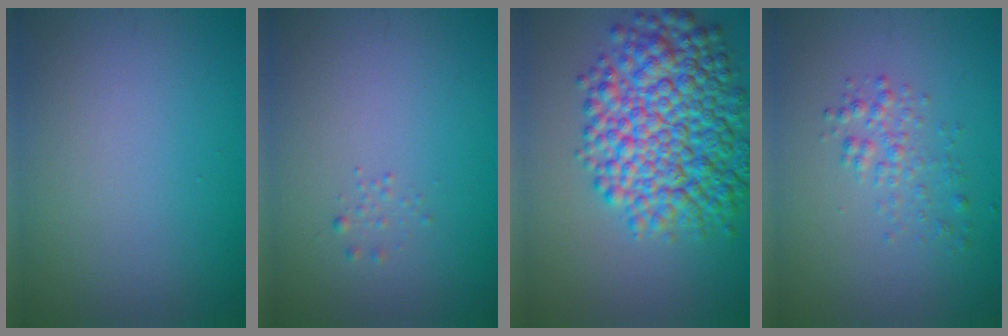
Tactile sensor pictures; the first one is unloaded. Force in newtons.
{"total": 0.6, "press": 0.6, "slide": 0.0}
{"total": 9.8, "press": 9.8, "slide": 0.2}
{"total": 1.8, "press": 1.8, "slide": 0.1}